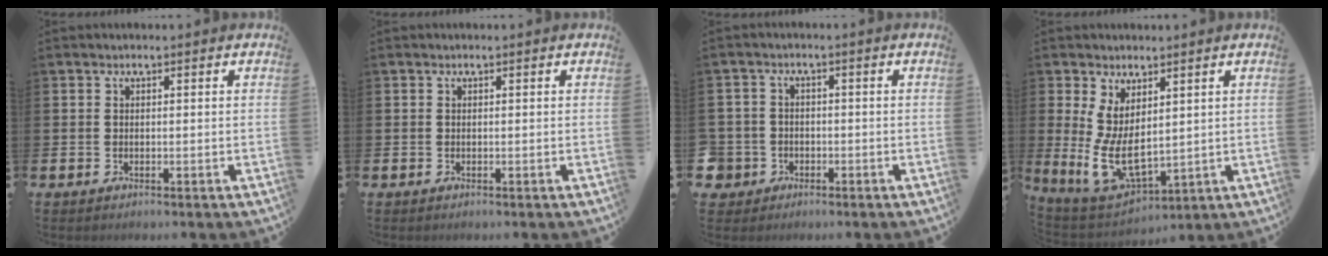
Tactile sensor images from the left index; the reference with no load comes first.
{"total": 0.0}
{"total": 3.3, "force": [-1.4, 3.0, 0.2], "torque": [-0.027, 0.005, -0.031]}
{"total": 7.0, "force": [1.4, 3.7, 5.8], "torque": [-0.126, -0.026, 0.026]}